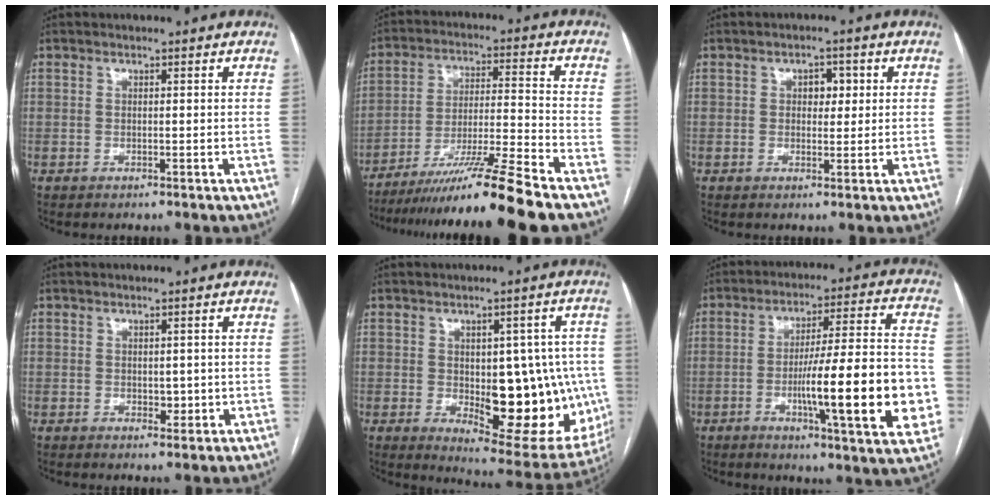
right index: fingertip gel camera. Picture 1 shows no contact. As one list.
[{"total": 14.0, "force": [-11.3, -2.9, 7.7], "torque": [-0.124, -0.018, -0.194]}, {"total": 3.0, "force": [0.9, 1.9, 2.2], "torque": [-0.027, 0.010, 0.013]}, {"total": 2.5, "force": [0.0, 1.7, 1.8], "torque": [-0.022, 0.002, 0.007]}, {"total": 18.0, "force": [-2.1, 7.6, 16.2], "torque": [-0.174, 0.006, -0.004]}, {"total": 20.4, "force": [-4.4, 2.0, 19.8], "torque": [-0.245, 0.007, -0.057]}]